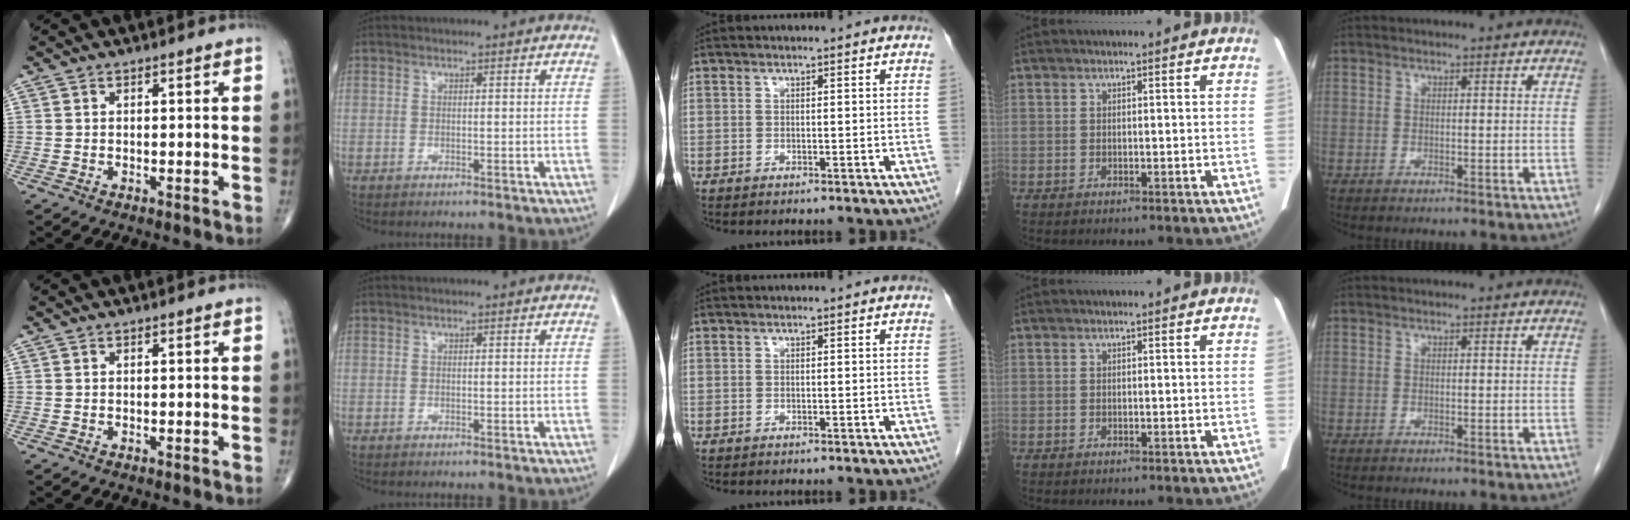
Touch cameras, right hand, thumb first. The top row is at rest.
{}